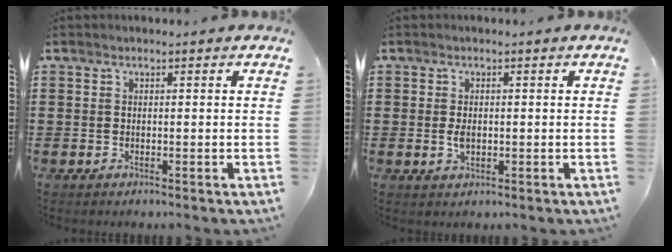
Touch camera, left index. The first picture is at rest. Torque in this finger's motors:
{"motor_torque": [0.42, 0.45, 0.19, 0.03]}